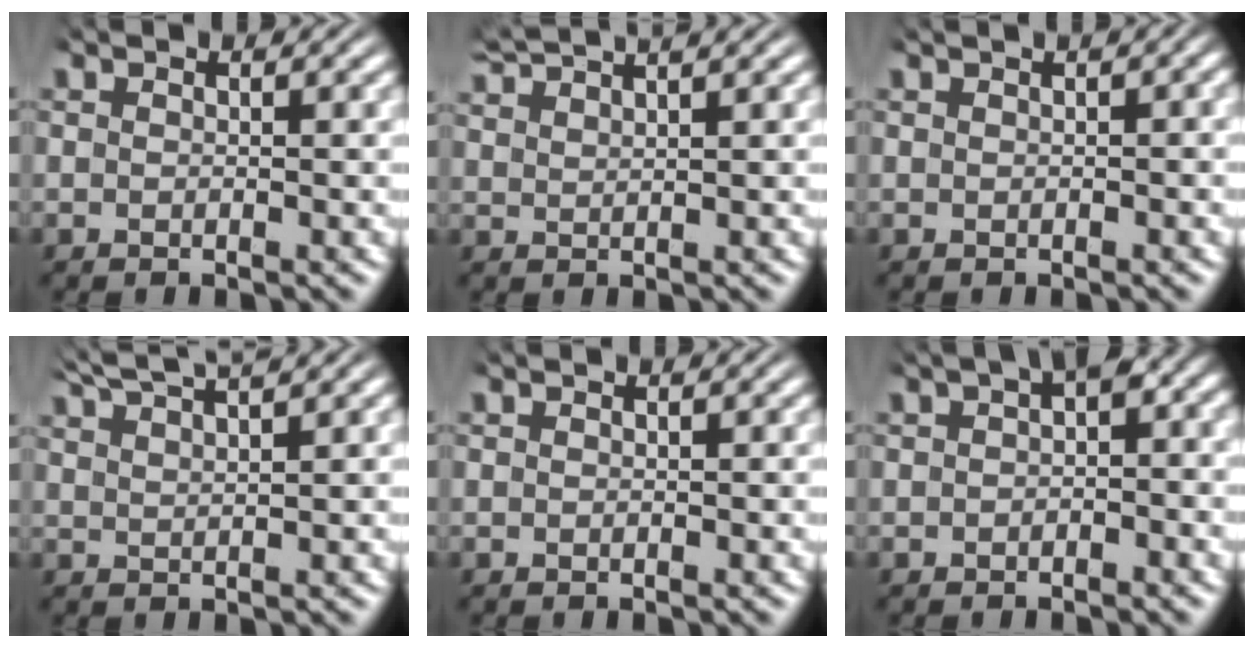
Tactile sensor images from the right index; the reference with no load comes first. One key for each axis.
{"total": 3.5, "fx": 3.3, "fy": -0.3, "fz": 1.0, "tx": -0.016, "ty": 0.006, "tz": 0.063}
{"total": 0.6, "fx": 0.1, "fy": 0.0, "fz": 0.6, "tx": -0.002, "ty": 0.004, "tz": 0.000}
{"total": 5.1, "fx": 4.6, "fy": 0.5, "fz": 2.3, "tx": -0.039, "ty": 0.006, "tz": 0.080}
{"total": 0.0}
{"total": 2.3, "fx": 0.4, "fy": 0.9, "fz": 2.1, "tx": -0.020, "ty": 0.005, "tz": 0.006}